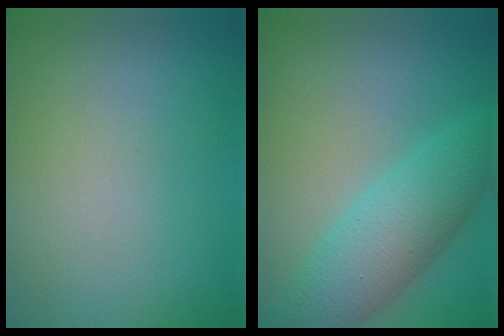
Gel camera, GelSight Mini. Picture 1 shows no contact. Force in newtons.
{"total": 6.1, "press": 6.1, "slide": 0.2}